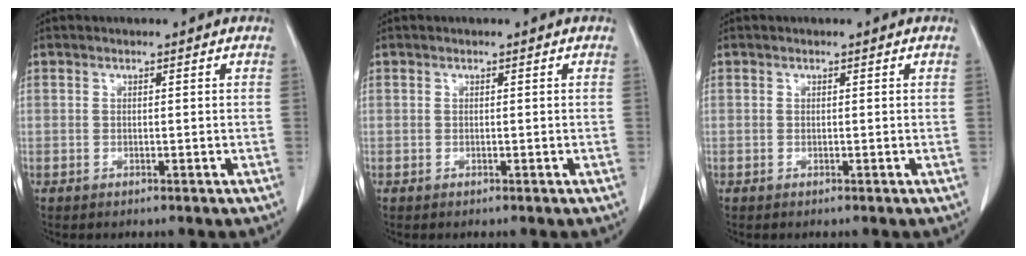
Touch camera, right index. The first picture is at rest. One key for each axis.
{"total": 0.0}
{"total": 0.0}